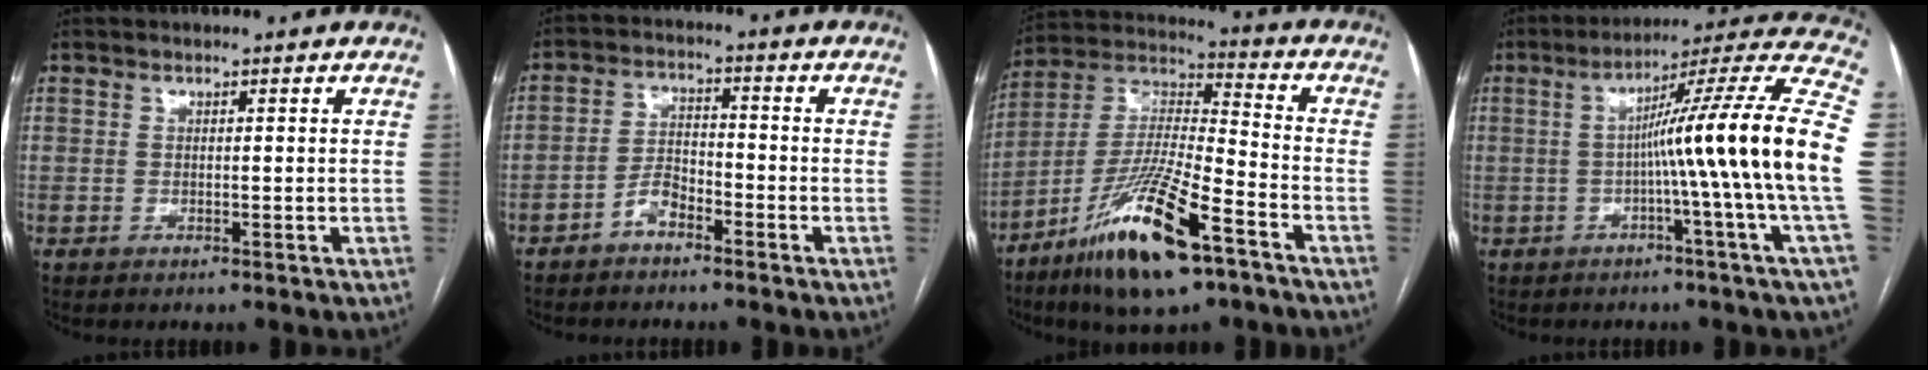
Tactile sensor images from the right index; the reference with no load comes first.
{"total": 3.9, "force": [-2.7, 1.6, 2.3], "torque": [-0.051, 0.013, -0.051]}
{"total": 17.8, "force": [-10.1, 3.0, 14.4], "torque": [-0.306, -0.025, -0.180]}
{"total": 19.2, "force": [-1.8, -2.8, 18.9], "torque": [-0.256, 0.012, -0.048]}